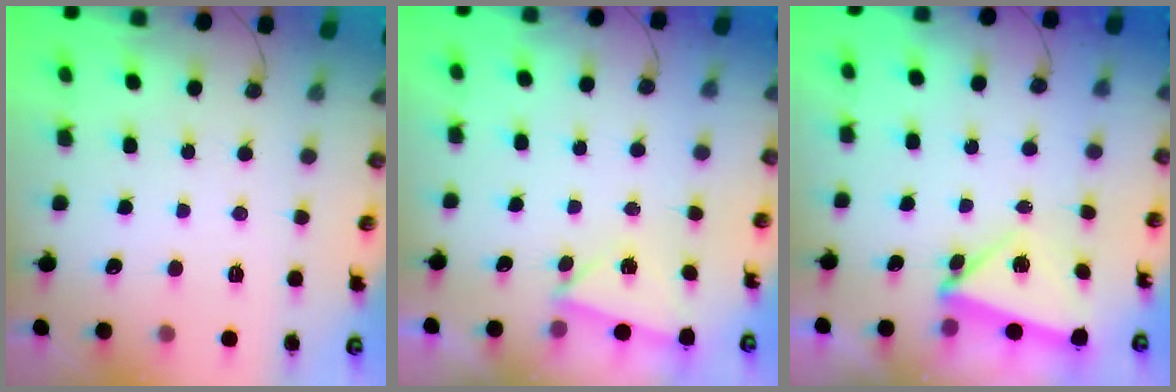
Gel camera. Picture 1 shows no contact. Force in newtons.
{"total": 1.9, "press": 1.4, "slide": 1.4}
{"total": 5.0, "press": 4.9, "slide": 1.0}